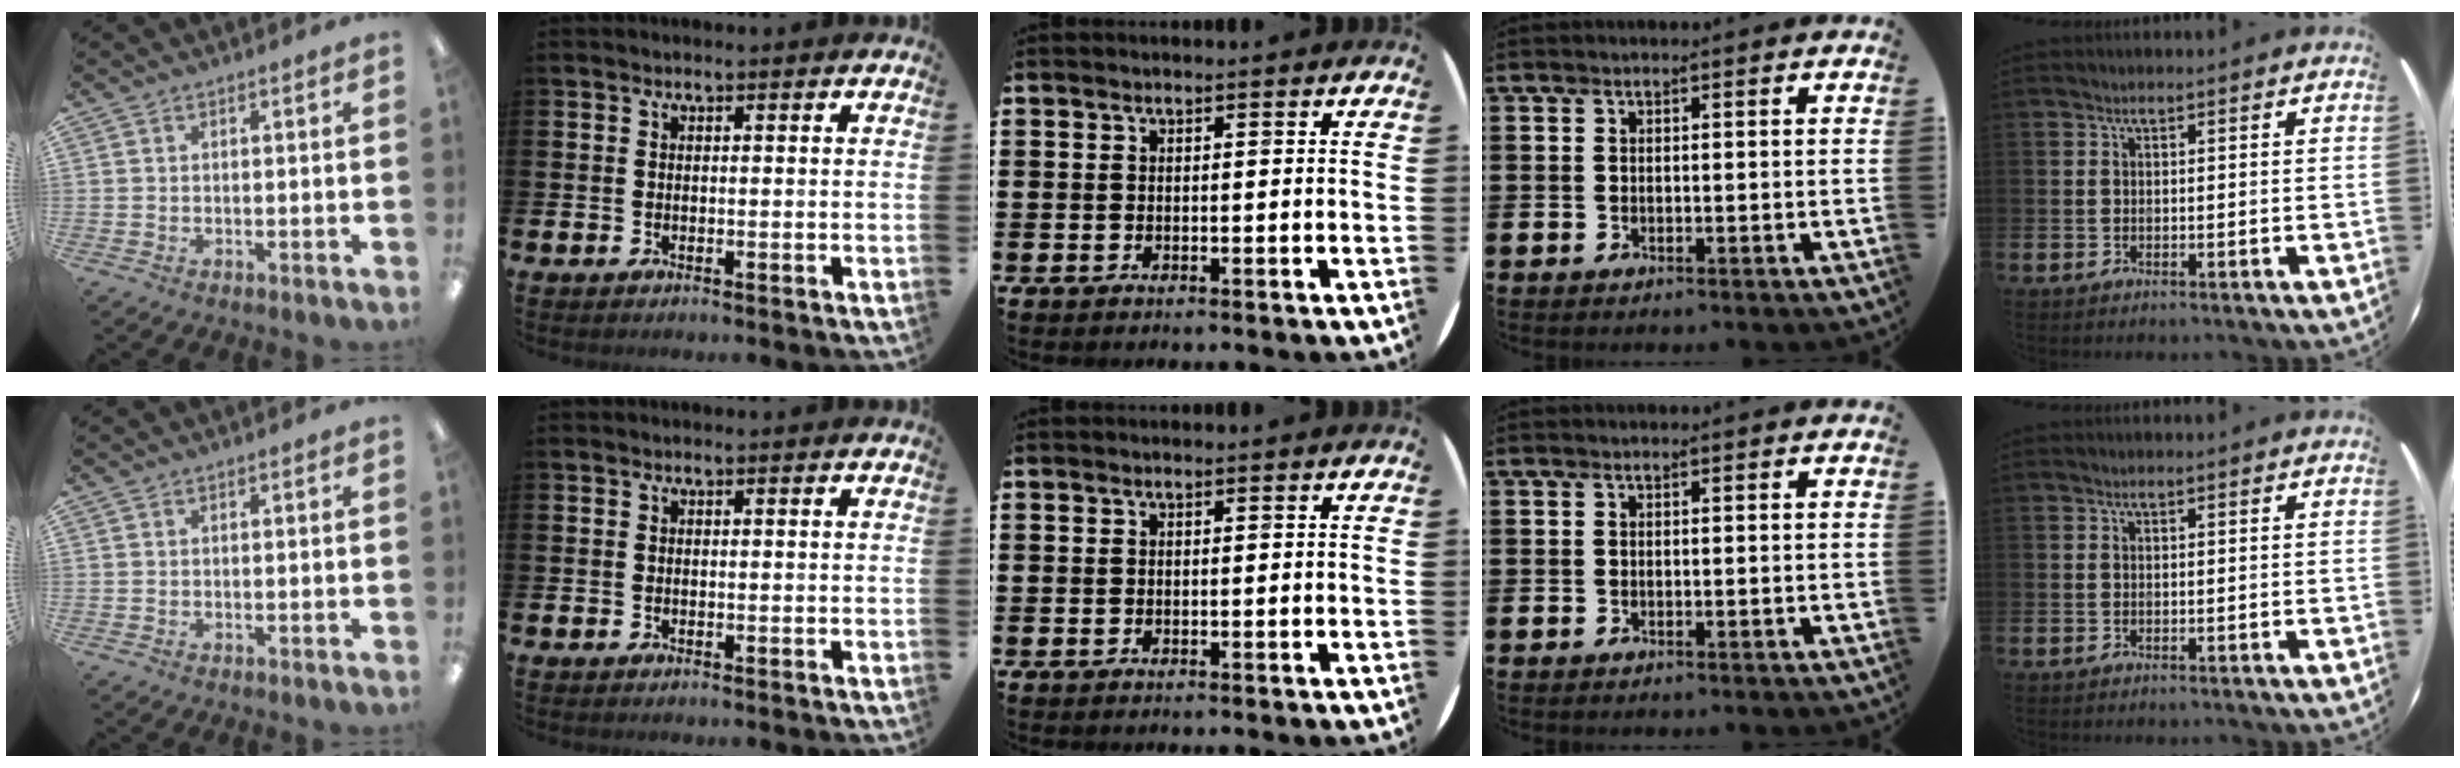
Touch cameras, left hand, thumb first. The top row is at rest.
{}